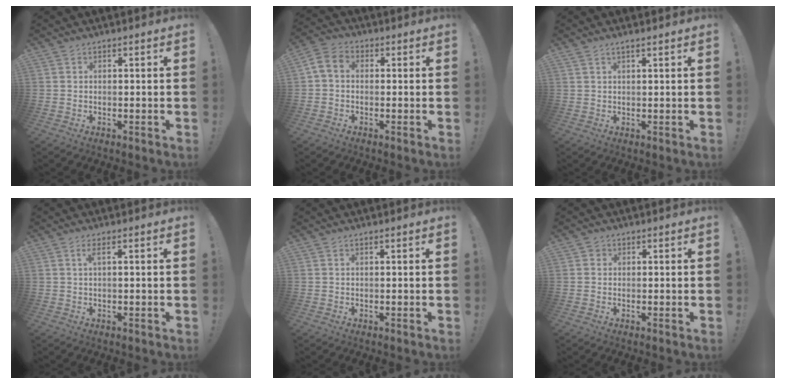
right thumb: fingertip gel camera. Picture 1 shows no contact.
{"total": 5.7, "force": [0.0, 4.2, 3.8], "torque": [-0.074, 0.014, 0.008]}
{"total": 1.5, "force": [1.2, 0.3, 0.9], "torque": [-0.018, 0.000, 0.022]}
{"total": 1.7, "force": [0.5, 0.1, 1.7], "torque": [-0.026, -0.001, 0.005]}
{"total": 0.0}
{"total": 1.3, "force": [0.3, 1.2, 0.1], "torque": [-0.002, 0.004, 0.005]}